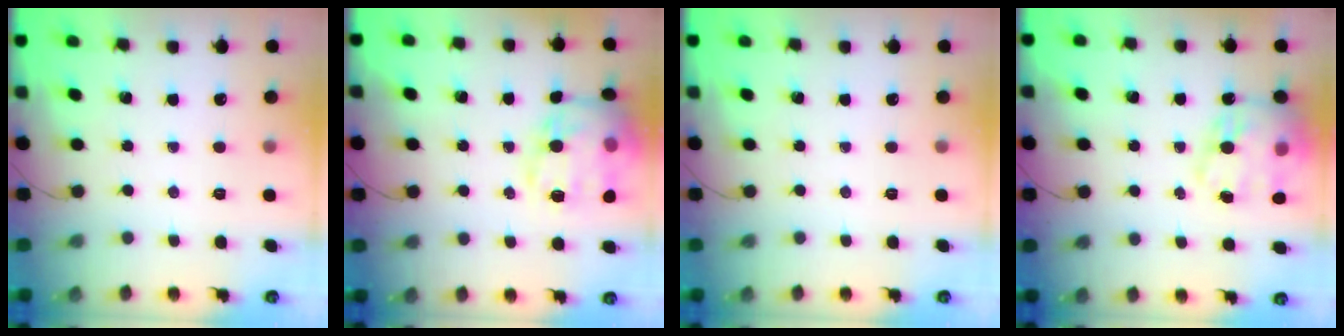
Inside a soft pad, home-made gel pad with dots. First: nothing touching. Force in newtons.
{"total": 17.7, "press": 17.7, "slide": 1.2}
{"total": 0.0}
{"total": 20.4, "press": 19.9, "slide": 4.4}